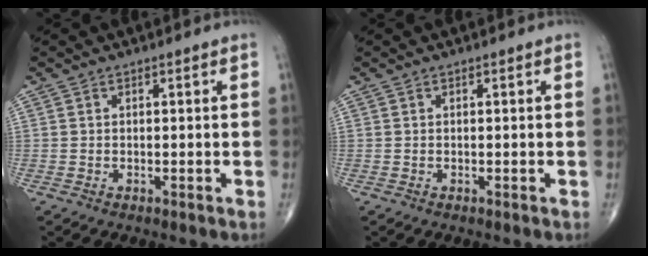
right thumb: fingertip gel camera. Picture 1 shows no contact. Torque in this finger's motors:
{"motor_torque": [-0.01, 0.01, -0.01, 0.00, 0.00]}